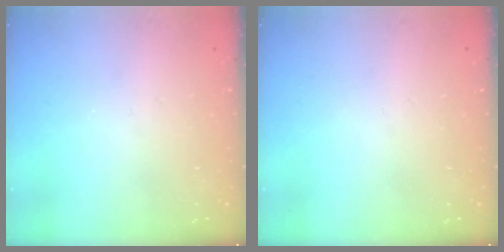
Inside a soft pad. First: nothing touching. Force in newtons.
{"total": 0.0}